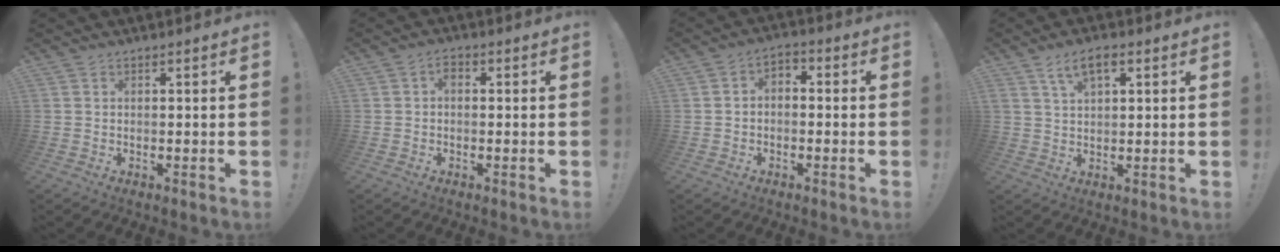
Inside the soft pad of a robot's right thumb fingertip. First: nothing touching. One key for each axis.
{"total": 2.1, "fx": -0.3, "fy": 1.4, "fz": 1.5, "tx": -0.028, "ty": 0.009, "tz": -0.007}
{"total": 2.5, "fx": -1.5, "fy": 1.4, "fz": 1.3, "tx": -0.019, "ty": 0.009, "tz": -0.028}
{"total": 6.4, "fx": 3.1, "fy": 2.8, "fz": 4.8, "tx": -0.089, "ty": 0.004, "tz": 0.056}